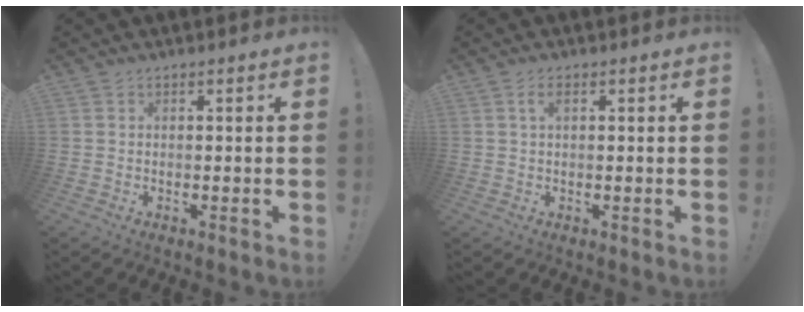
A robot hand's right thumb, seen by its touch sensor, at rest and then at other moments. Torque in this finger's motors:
{"motor_torque": [0.03, 0.44, -0.11, 0.07, 0.09]}